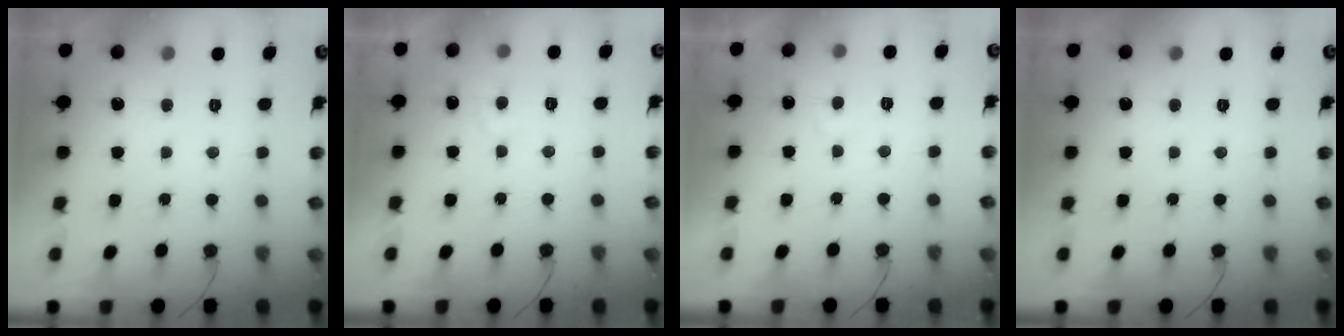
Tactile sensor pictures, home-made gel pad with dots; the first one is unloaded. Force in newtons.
{"total": 2.9, "press": 2.8, "slide": 0.6}
{"total": 1.6, "press": 1.4, "slide": 0.7}
{"total": 0.0}